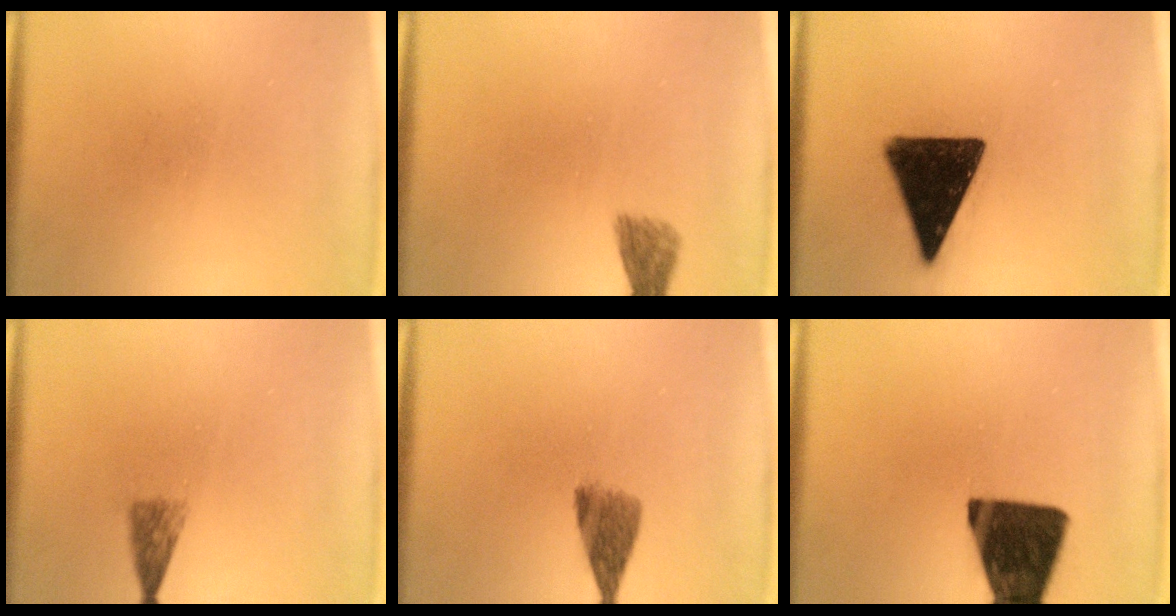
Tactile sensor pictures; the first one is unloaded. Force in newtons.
{"total": 2.4}
{"total": 16.0}
{"total": 2.4}
{"total": 4.3}
{"total": 16.7}